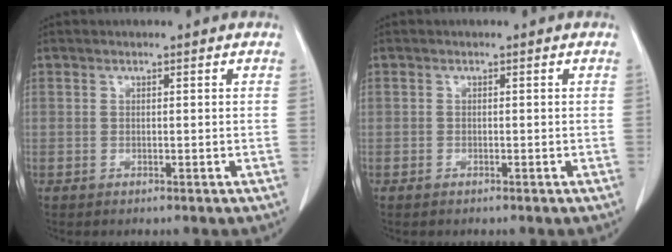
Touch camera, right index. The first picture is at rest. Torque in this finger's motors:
{"motor_torque": [0.00, 0.02, -0.03, 0.02]}